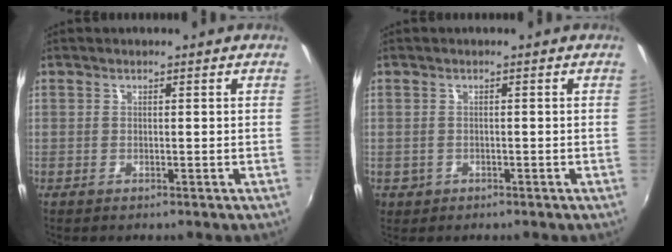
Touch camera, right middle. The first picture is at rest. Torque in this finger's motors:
{"motor_torque": [-0.16, -0.13, -0.02, -0.01]}